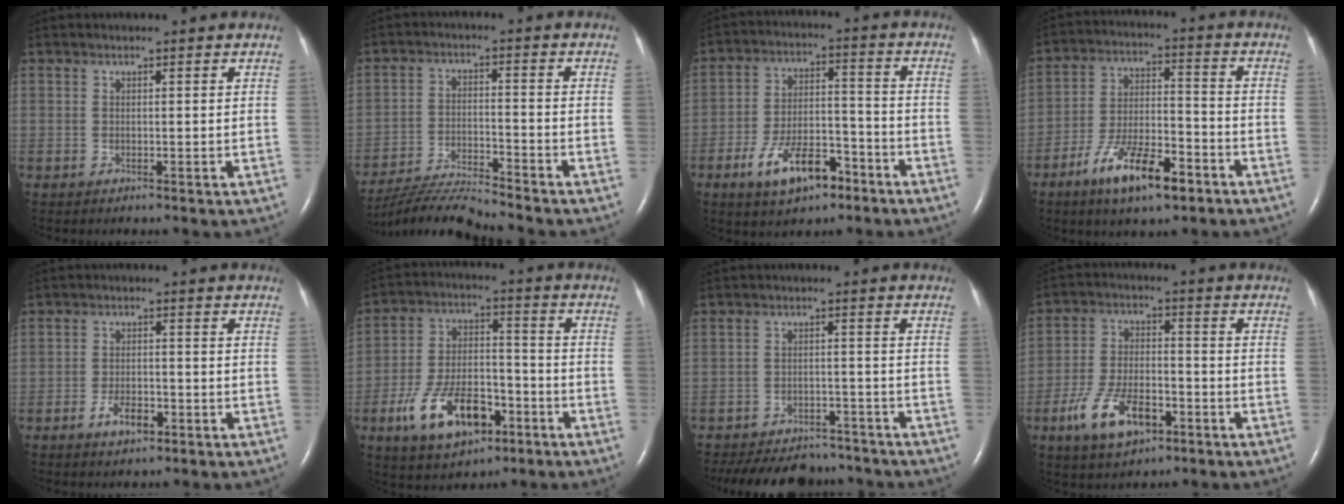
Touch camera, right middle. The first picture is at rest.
{"total": 9.0, "force": [-8.7, -1.6, 1.5], "torque": [-0.028, -0.010, -0.162]}
{"total": 10.5, "force": [-6.2, 4.4, 7.1], "torque": [-0.130, 0.010, -0.105]}
{"total": 11.9, "force": [-7.2, 3.6, 8.8], "torque": [-0.158, 0.002, -0.124]}
{"total": 4.0, "force": [-2.2, 1.7, 2.8], "torque": [-0.051, 0.002, -0.037]}
{"total": 13.5, "force": [-6.7, 6.6, 9.8], "torque": [-0.192, 0.010, -0.110]}
{"total": 15.1, "force": [-13.2, 5.7, 4.5], "torque": [-0.099, 0.002, -0.178]}
{"total": 10.5, "force": [-5.4, 4.8, 7.6], "torque": [-0.162, 0.002, -0.092]}